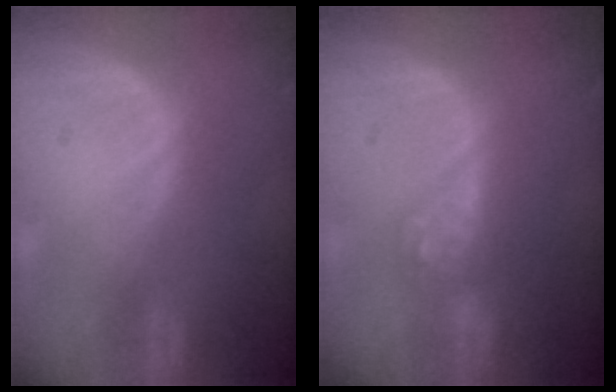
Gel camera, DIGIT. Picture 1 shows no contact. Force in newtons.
{"total": 4.1, "press": 4.0, "slide": 0.8}